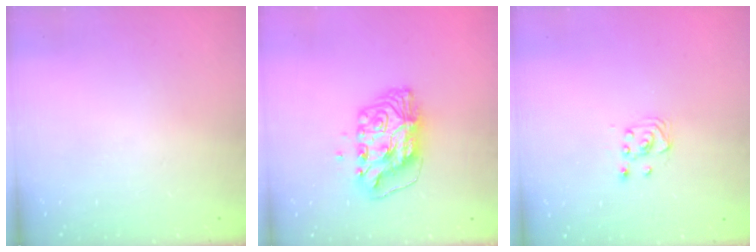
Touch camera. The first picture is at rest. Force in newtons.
{"total": 11.3, "press": 11.3, "slide": 1.1}
{"total": 2.6, "press": 2.4, "slide": 1.0}